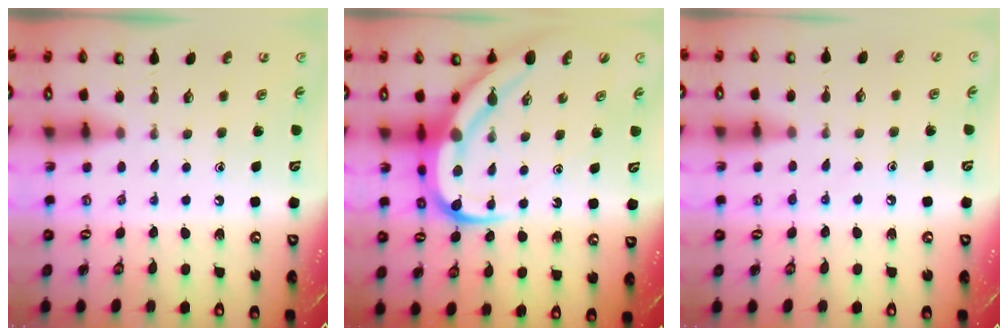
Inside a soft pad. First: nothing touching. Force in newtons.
{"total": 14.7, "press": 14.7, "slide": 1.5}
{"total": 4.4, "press": 4.3, "slide": 0.6}